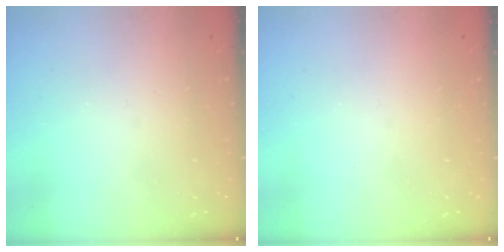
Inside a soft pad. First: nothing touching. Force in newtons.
{"total": 0.0}